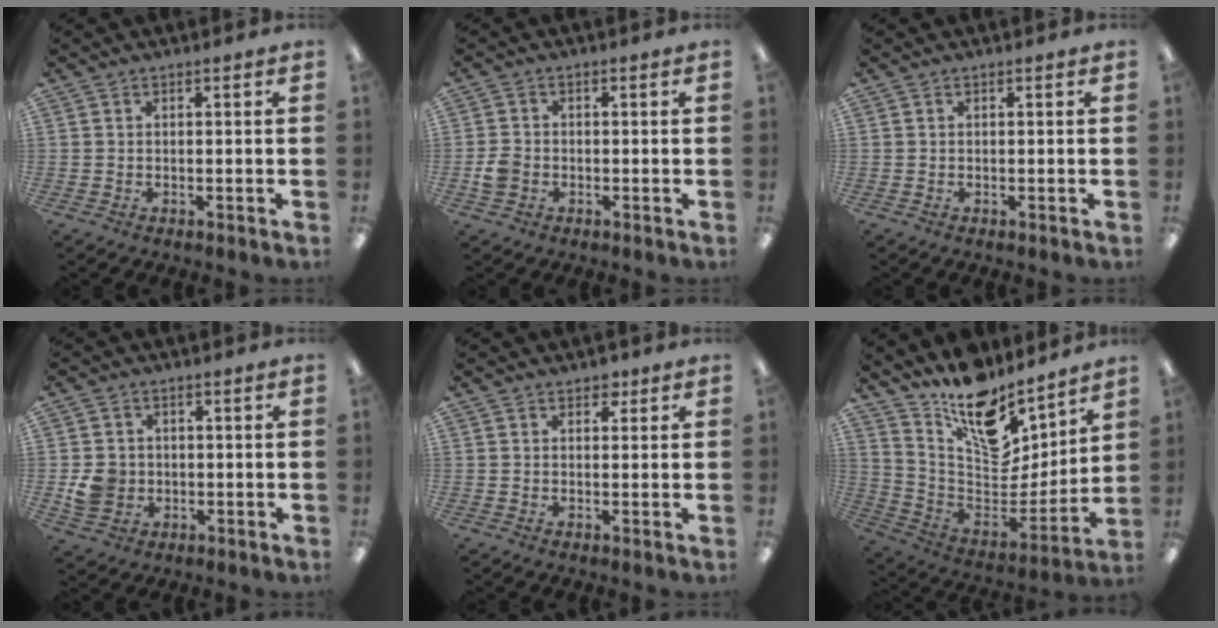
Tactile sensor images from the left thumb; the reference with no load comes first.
{"total": 3.3, "force": [-1.1, 2.7, 1.6], "torque": [-0.026, 0.007, -0.019]}
{"total": 0.0}
{"total": 5.8, "force": [-0.4, 5.3, 2.4], "torque": [-0.037, 0.006, -0.005]}
{"total": 2.5, "force": [1.7, 1.6, 1.1], "torque": [-0.007, -0.004, 0.027]}
{"total": 16.9, "force": [12.9, 7.9, 7.6], "torque": [-0.123, -0.121, 0.230]}